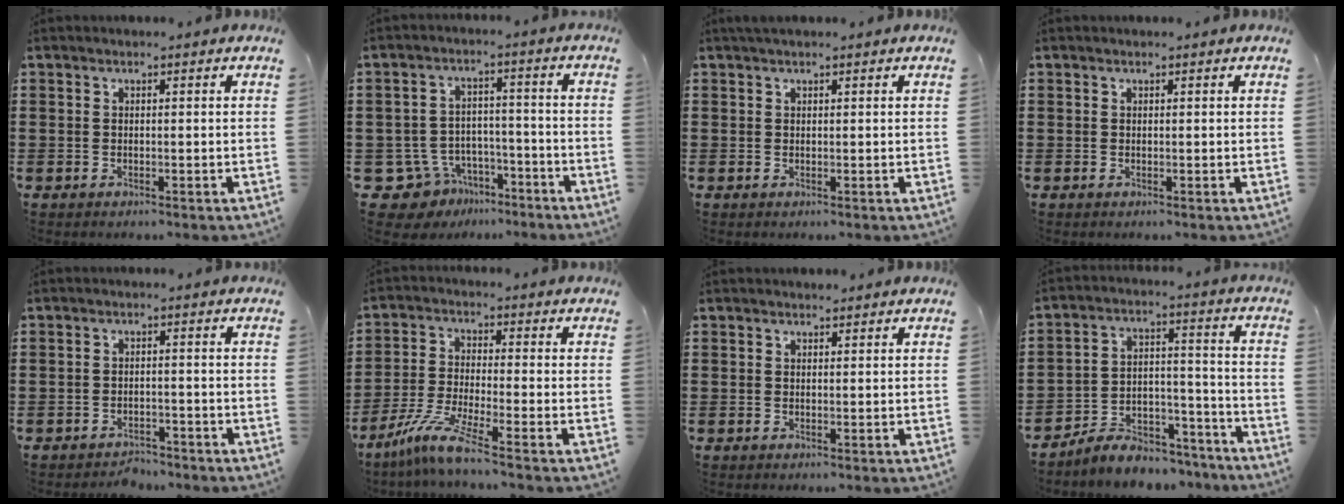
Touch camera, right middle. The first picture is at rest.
{"total": 6.0, "force": [-4.5, 3.7, 1.1], "torque": [-0.055, 0.009, -0.094]}
{"total": 0.9, "force": [0.6, 0.1, 0.7], "torque": [-0.014, 0.002, 0.011]}
{"total": 0.0}
{"total": 2.5, "force": [-2.4, 0.5, -0.1], "torque": [-0.006, 0.000, -0.054]}
{"total": 6.9, "force": [-5.2, 0.2, 4.6], "torque": [-0.108, -0.018, -0.104]}
{"total": 0.5, "force": [0.4, 0.3, -0.1], "torque": [0.008, -0.005, 0.006]}
{"total": 6.9, "force": [-6.5, 1.9, 1.2], "torque": [-0.020, 0.022, -0.128]}